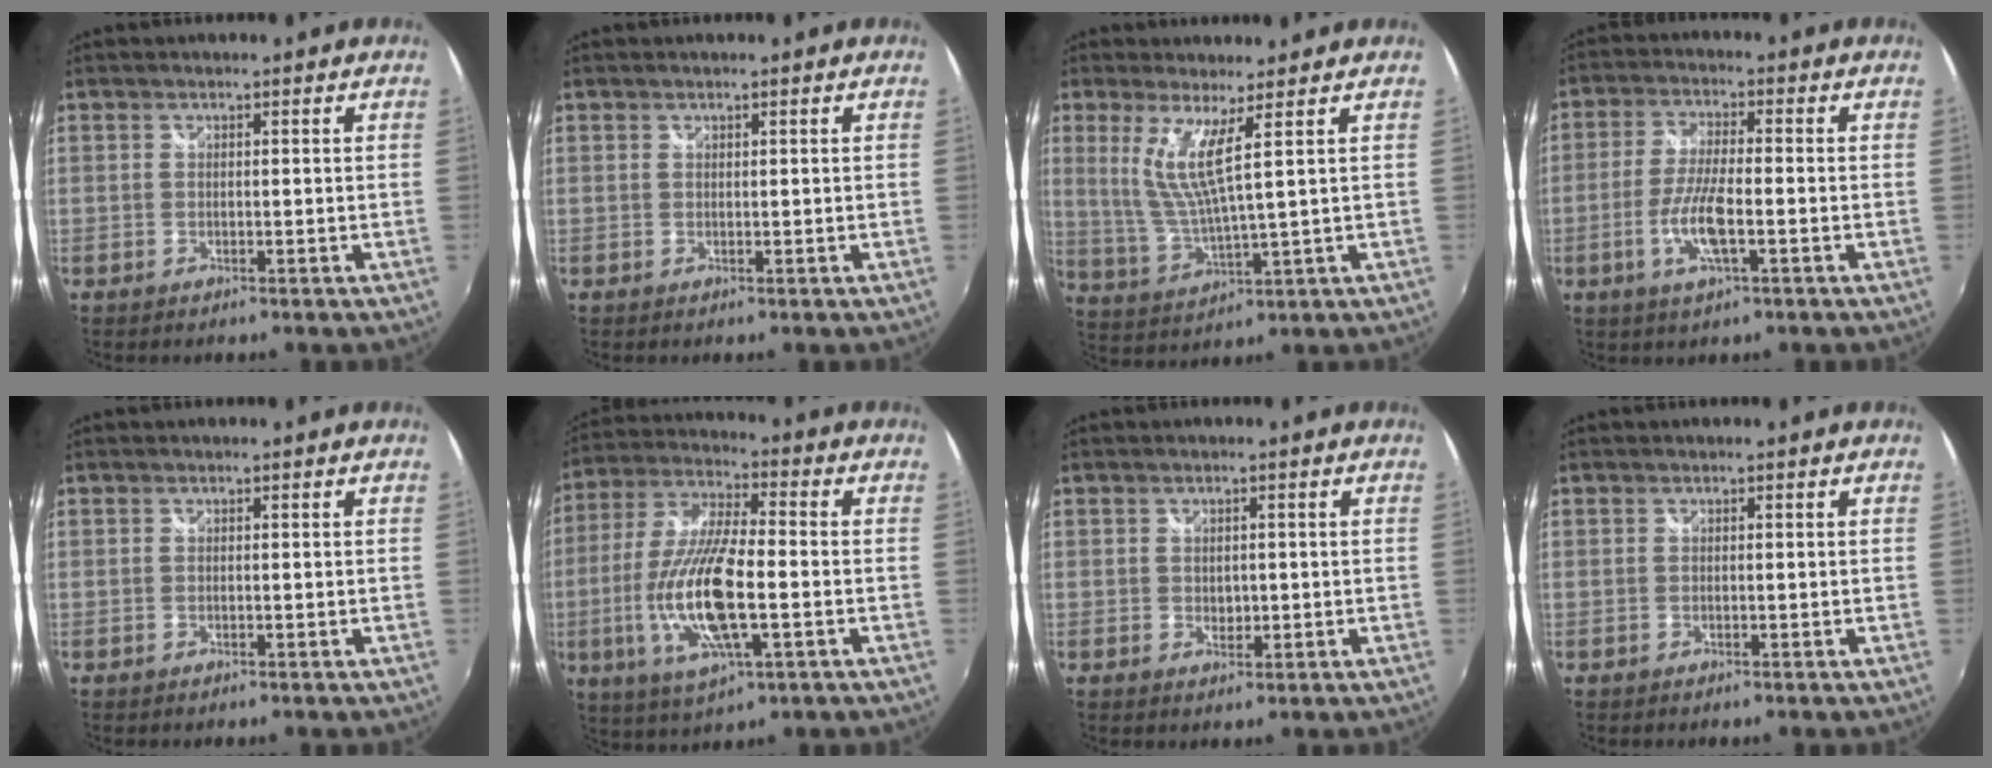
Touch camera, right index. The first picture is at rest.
{"total": 0.0}
{"total": 7.6, "force": [3.3, 0.2, 6.8], "torque": [-0.141, -0.019, 0.073]}
{"total": 8.0, "force": [-2.5, 1.7, 7.4], "torque": [-0.154, -0.005, -0.051]}
{"total": 0.0}
{"total": 17.0, "force": [-3.6, 5.0, 15.9], "torque": [-0.327, -0.012, -0.066]}
{"total": 2.1, "force": [0.2, 1.6, 1.4], "torque": [-0.019, -0.001, 0.004]}
{"total": 0.0}